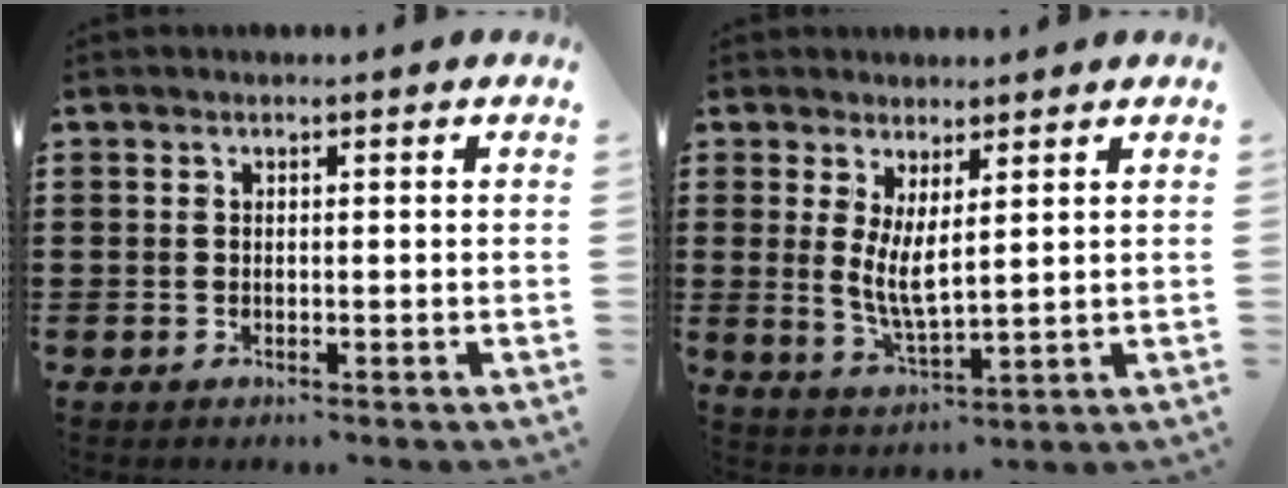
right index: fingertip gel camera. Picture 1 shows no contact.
{"total": 5.1, "force": [1.4, 1.5, 4.6], "torque": [-0.101, -0.010, 0.027]}